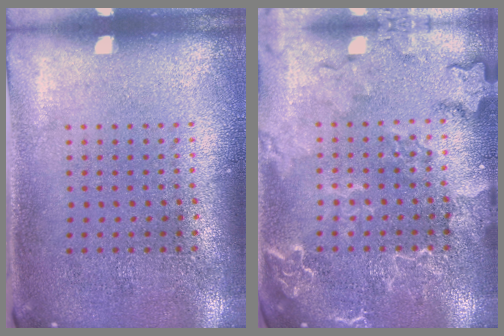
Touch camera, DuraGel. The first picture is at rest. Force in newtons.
{"total": 3.7, "press": 3.7, "slide": 0.6}